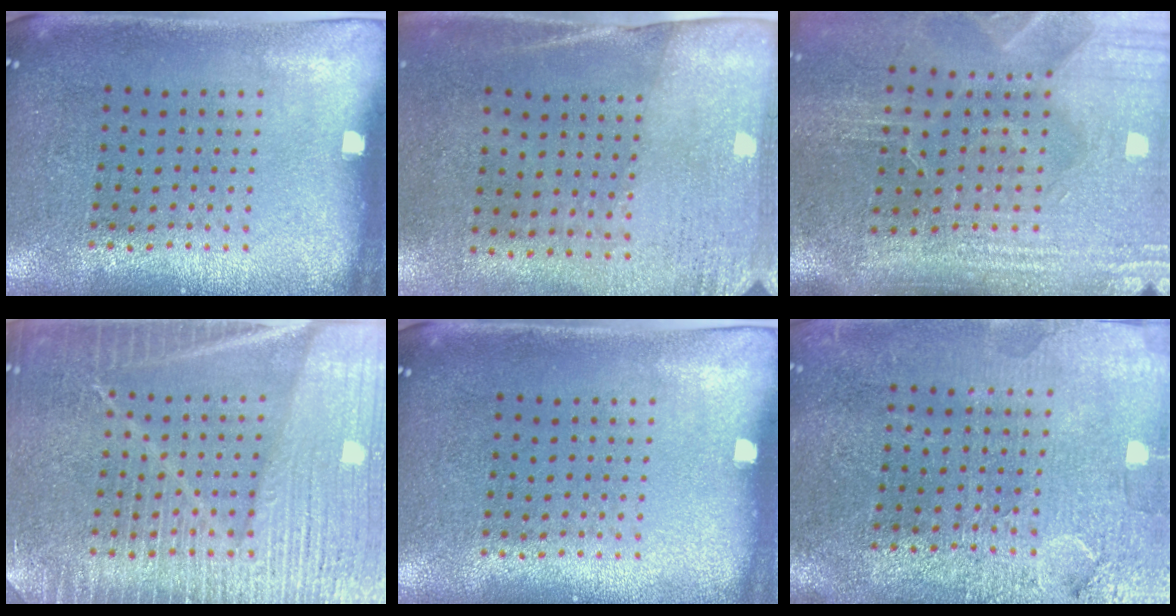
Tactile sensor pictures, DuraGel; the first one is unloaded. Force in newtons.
{"total": 2.6, "press": 2.3, "slide": 1.3}
{"total": 5.0, "press": 4.2, "slide": 2.7}
{"total": 6.7, "press": 6.7, "slide": 1.0}
{"total": 0.0}
{"total": 3.6, "press": 3.4, "slide": 1.4}